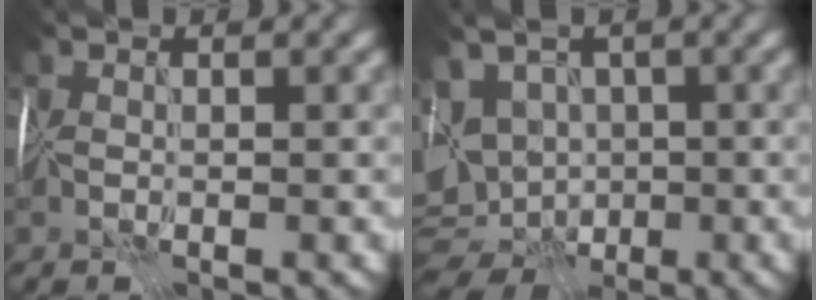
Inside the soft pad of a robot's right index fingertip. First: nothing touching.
{"total": 10.5, "force": [-0.8, 8.0, 6.8], "torque": [-0.117, 0.004, -0.014]}